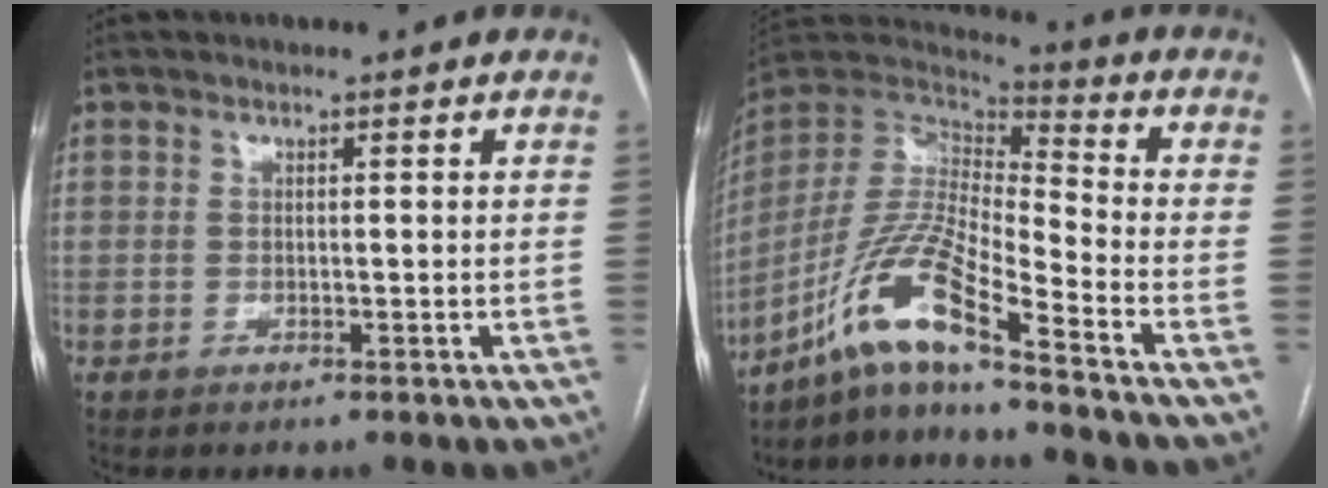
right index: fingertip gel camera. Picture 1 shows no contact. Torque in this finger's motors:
{"motor_torque": [1.38, -0.76, 0.41, 0.21]}